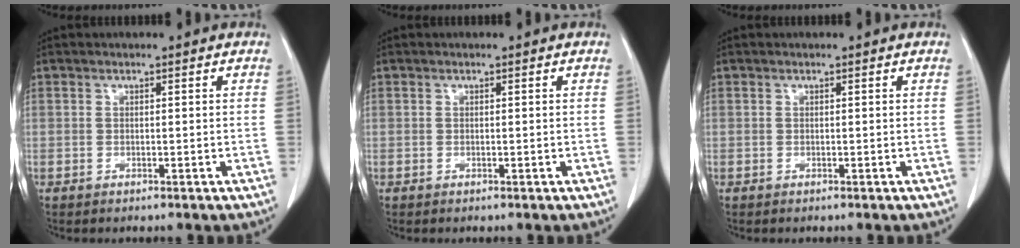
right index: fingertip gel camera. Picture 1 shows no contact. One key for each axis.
{"total": 0.0}
{"total": 0.0}